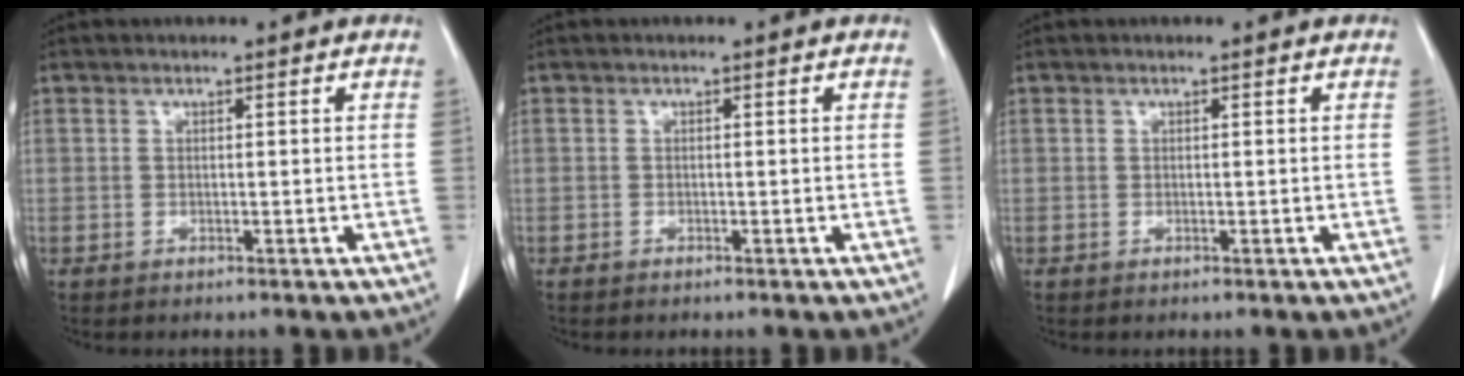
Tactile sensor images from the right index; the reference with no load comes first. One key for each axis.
{"total": 0.0}
{"total": 0.0}